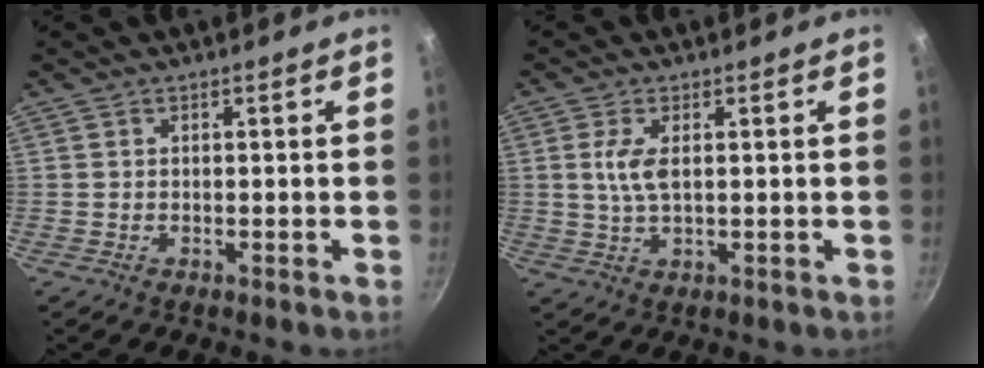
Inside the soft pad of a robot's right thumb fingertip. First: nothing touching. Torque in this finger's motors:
{"motor_torque": [-0.40, 0.25, 0.81, 0.38, 0.18]}